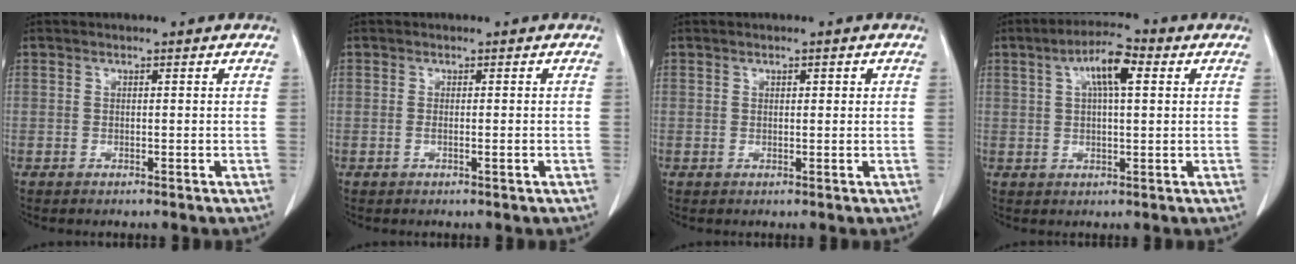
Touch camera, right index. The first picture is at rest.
{"total": 1.4, "force": [-0.3, 0.3, 1.4], "torque": [-0.028, 0.004, 0.000]}
{"total": 1.6, "force": [0.5, 0.7, 1.3], "torque": [-0.025, 0.001, 0.010]}
{"total": 7.3, "force": [2.4, 2.0, 6.6], "torque": [-0.122, 0.017, 0.041]}